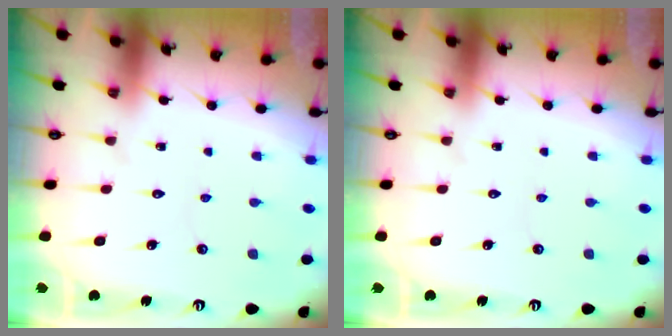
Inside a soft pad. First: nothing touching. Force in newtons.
{"total": 0.0}